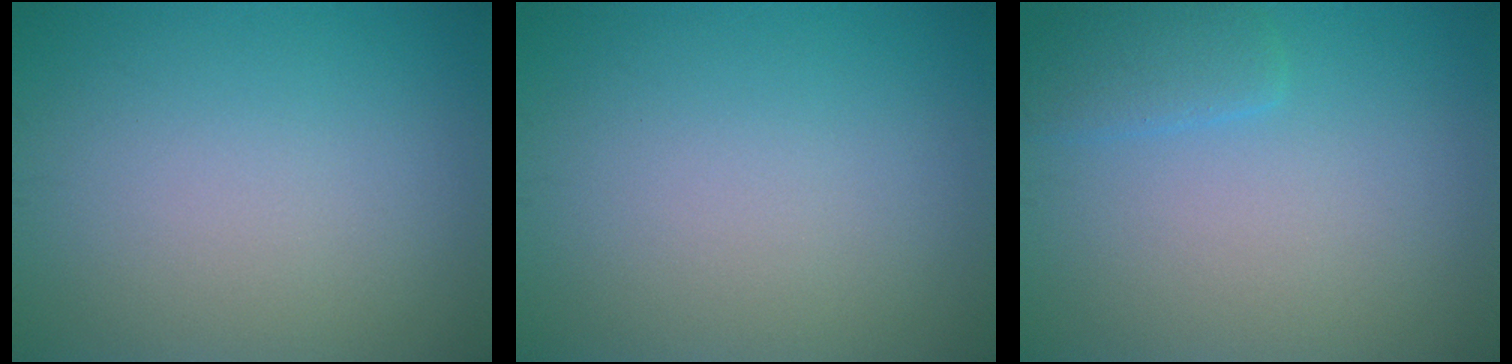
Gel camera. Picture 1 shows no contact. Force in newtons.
{"total": 0.0}
{"total": 2.0, "press": 2.0, "slide": 0.2}